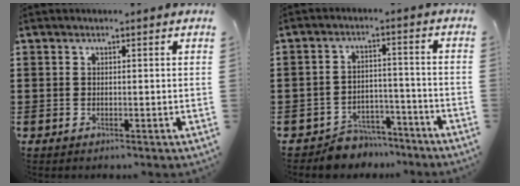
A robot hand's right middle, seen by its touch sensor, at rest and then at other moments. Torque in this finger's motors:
{"motor_torque": [1.03, 0.48, 0.04, 0.00]}